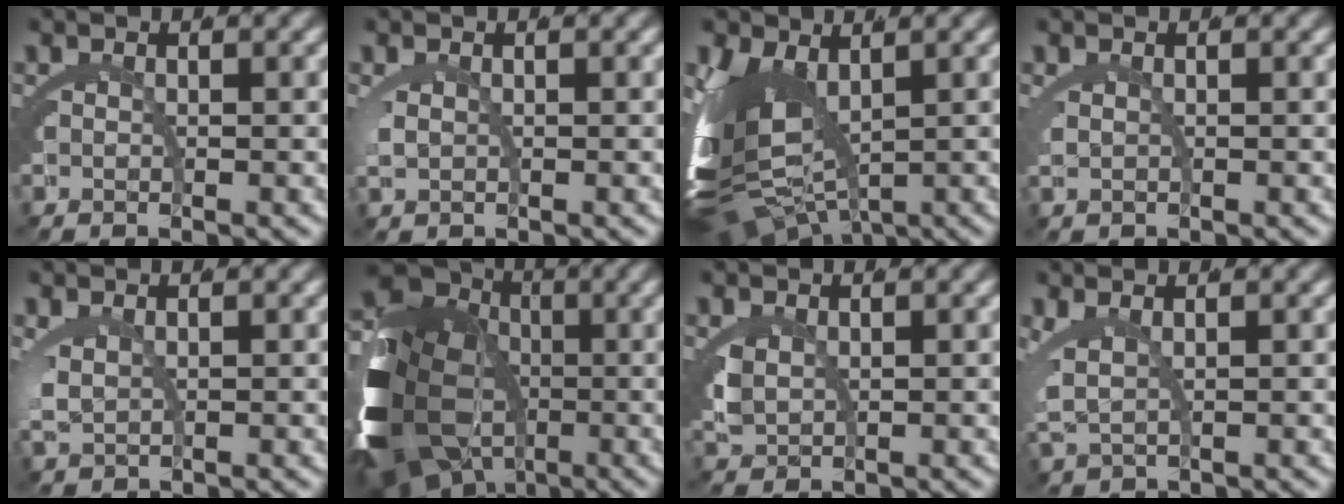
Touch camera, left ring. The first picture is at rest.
{"total": 0.9, "force": [0.2, 0.3, 0.8], "torque": [-0.031, -0.013, 0.015]}
{"total": 11.2, "force": [-2.2, 7.1, 8.4], "torque": [-0.195, -0.049, -0.010]}
{"total": 0.7, "force": [0.3, 0.1, 0.6], "torque": [-0.024, -0.012, 0.017]}
{"total": 1.4, "force": [0.6, 0.7, 1.1], "torque": [-0.046, -0.020, 0.029]}
{"total": 16.7, "force": [-2.7, 11.7, 11.7], "torque": [-0.207, -0.056, -0.026]}
{"total": 1.6, "force": [0.3, 1.0, 1.2], "torque": [-0.044, -0.022, 0.023]}
{"total": 2.7, "force": [1.1, 1.3, 2.1], "torque": [-0.059, -0.013, 0.031]}